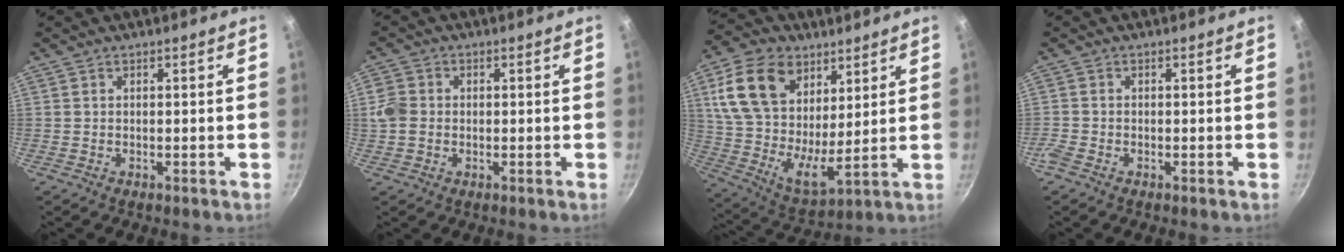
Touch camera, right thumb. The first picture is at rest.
{"total": 4.7, "force": [-0.2, 4.0, 2.4], "torque": [-0.039, 0.006, -0.010]}
{"total": 19.6, "force": [9.0, 12.1, 12.6], "torque": [-0.225, -0.025, 0.169]}
{"total": 1.7, "force": [-1.2, 1.0, 0.8], "torque": [-0.023, 0.001, -0.030]}